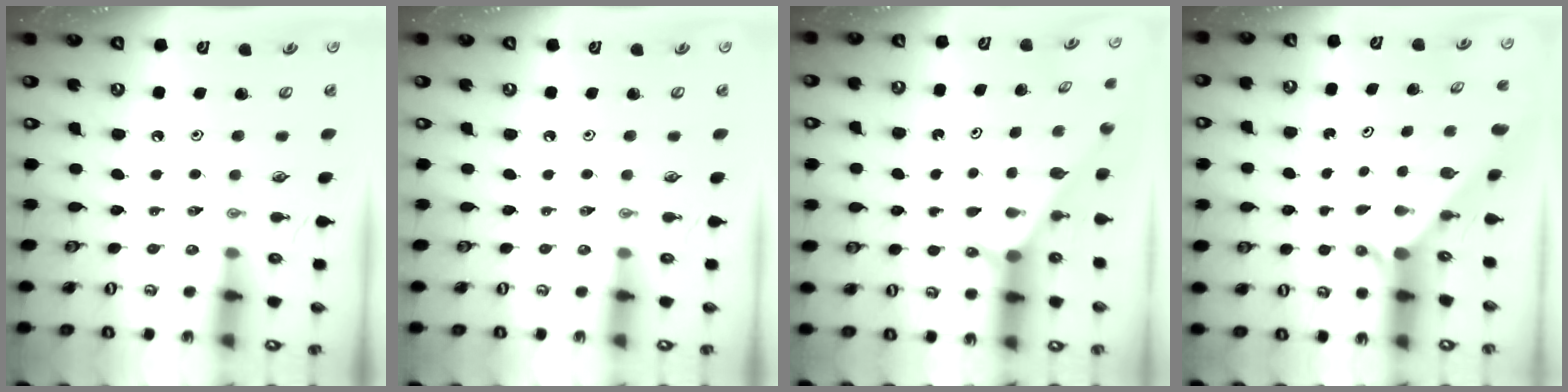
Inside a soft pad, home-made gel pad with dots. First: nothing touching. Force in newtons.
{"total": 0.0}
{"total": 2.5, "press": 2.5, "slide": 0.2}
{"total": 2.2, "press": 2.2, "slide": 0.2}